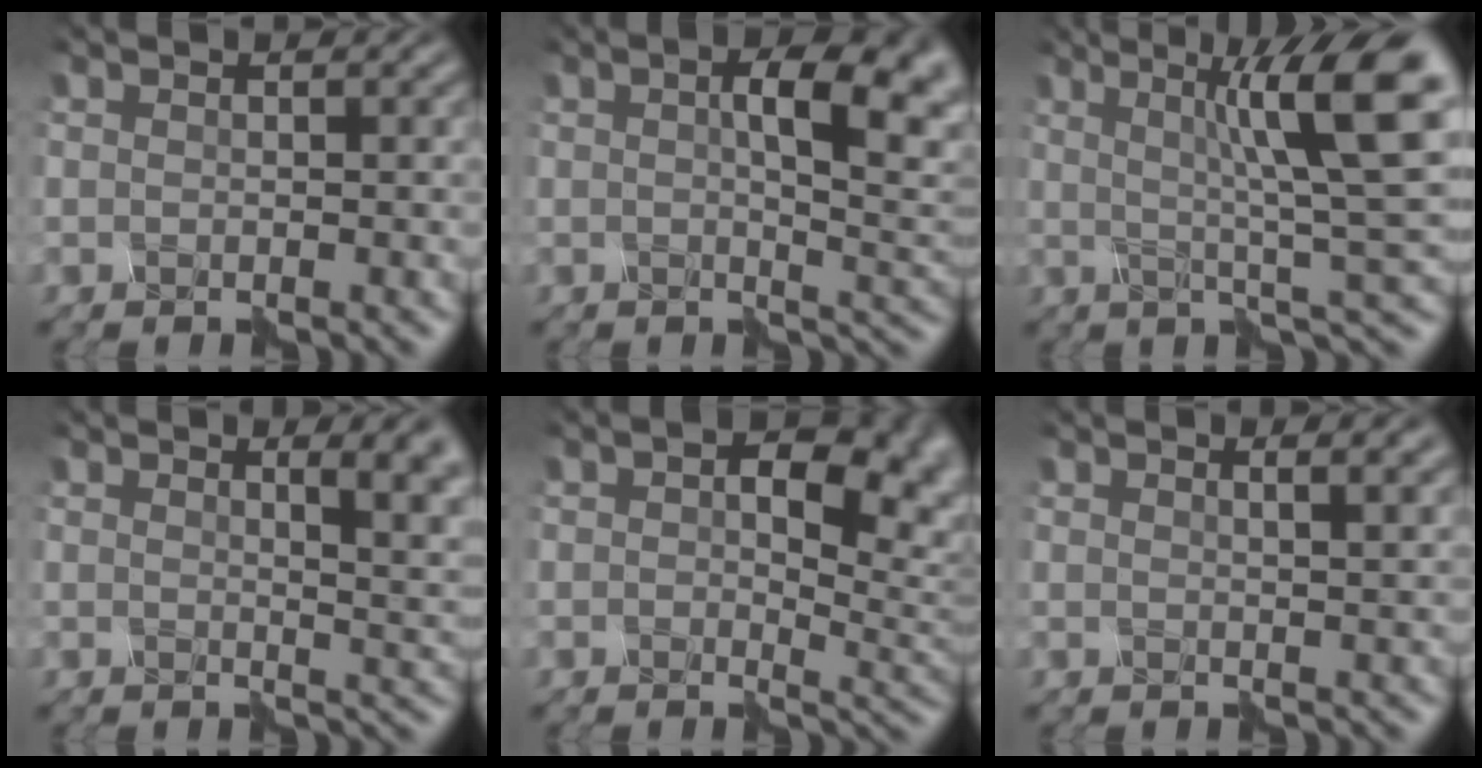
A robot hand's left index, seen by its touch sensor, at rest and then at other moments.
{"total": 7.8, "force": [2.4, 2.6, 7.0], "torque": [-0.083, 0.016, 0.042]}
{"total": 9.0, "force": [2.6, 1.2, 8.5], "torque": [-0.103, 0.017, 0.045]}
{"total": 6.0, "force": [2.1, 2.5, 5.0], "torque": [-0.010, 0.026, 0.022]}
{"total": 9.3, "force": [3.1, 5.0, 7.2], "torque": [-0.077, 0.011, 0.051]}
{"total": 3.3, "force": [1.8, 1.5, 2.3], "torque": [-0.001, 0.032, -0.002]}